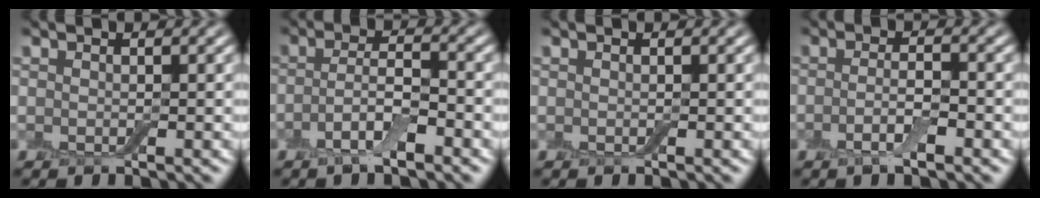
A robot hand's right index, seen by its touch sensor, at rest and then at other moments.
{"total": 3.5, "force": [-1.7, 1.0, 2.9], "torque": [-0.059, 0.004, -0.038]}
{"total": 0.0}
{"total": 2.4, "force": [-1.1, 0.6, 2.1], "torque": [-0.039, 0.002, -0.025]}